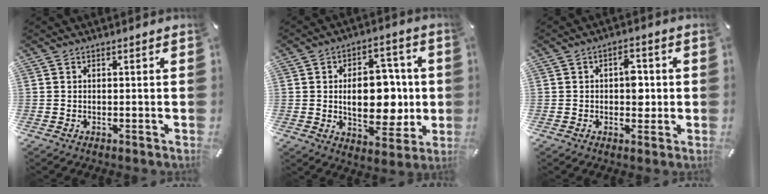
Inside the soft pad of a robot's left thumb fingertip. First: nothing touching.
{"total": 14.6, "force": [0.1, 9.4, 11.2], "torque": [-0.151, -0.003, 0.003]}
{"total": 5.3, "force": [0.3, 3.4, 4.1], "torque": [-0.040, -0.004, -0.006]}